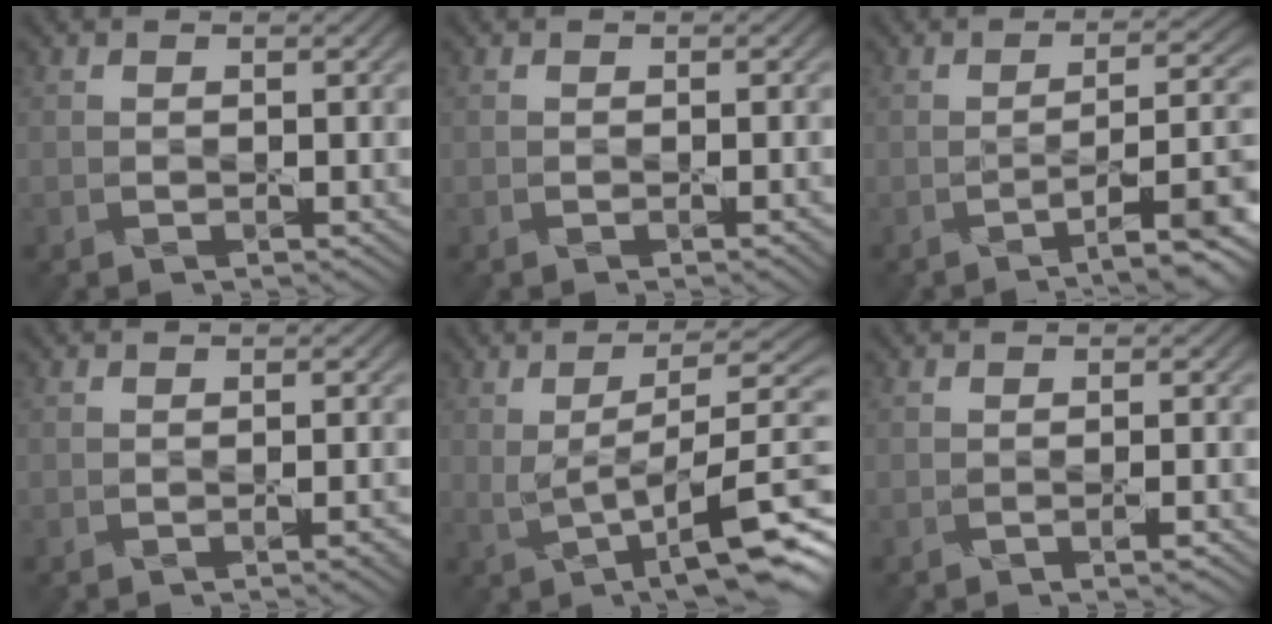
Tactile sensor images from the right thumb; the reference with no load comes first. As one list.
[{"total": 0.8, "force": [-0.3, 0.1, 0.7], "torque": [-0.010, 0.000, -0.004]}, {"total": 9.2, "force": [-4.2, 2.5, 7.9], "torque": [-0.115, -0.003, -0.062]}, {"total": 1.6, "force": [-0.7, 0.3, 1.4], "torque": [-0.019, 0.001, -0.010]}, {"total": 10.4, "force": [-0.4, 2.6, 10.1], "torque": [-0.152, 0.014, -0.001]}, {"total": 1.3, "force": [-0.6, 0.1, 1.2], "torque": [-0.018, 0.001, -0.010]}]